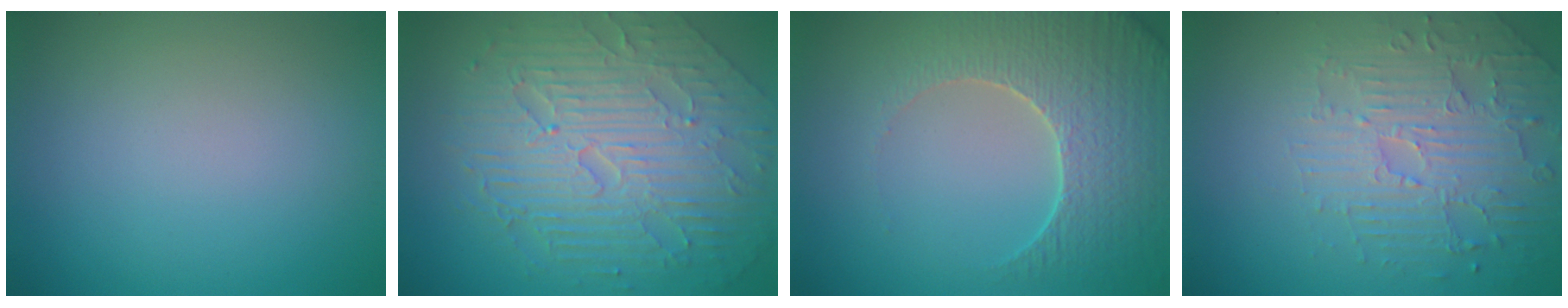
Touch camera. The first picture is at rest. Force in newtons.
{"total": 9.8, "press": 6.5, "slide": 7.3}
{"total": 5.2, "press": 4.7, "slide": 2.2}
{"total": 4.6, "press": 3.9, "slide": 2.5}